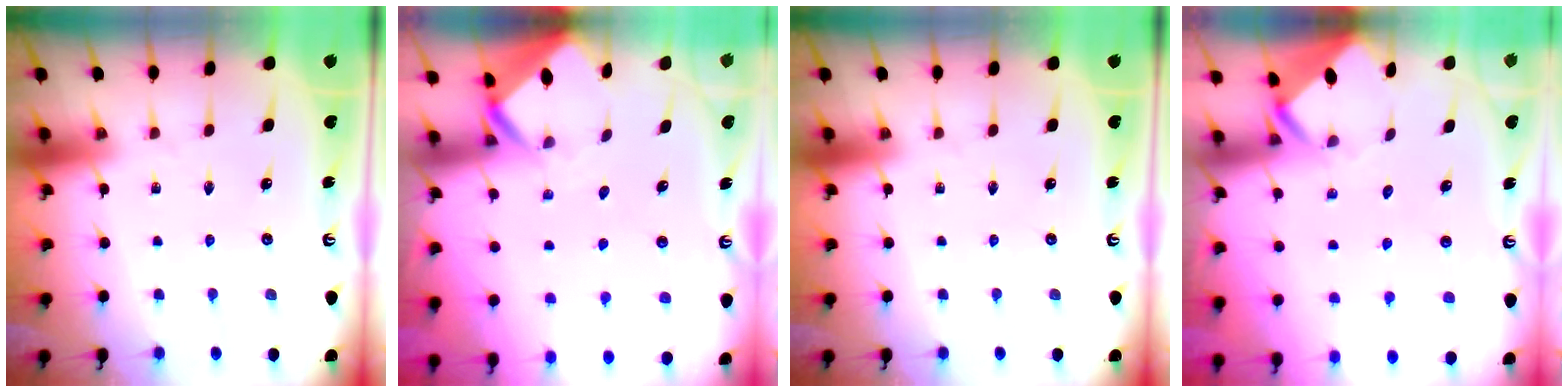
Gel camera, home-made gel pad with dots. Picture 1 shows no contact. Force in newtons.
{"total": 2.9, "press": 2.9, "slide": 0.2}
{"total": 0.0}
{"total": 3.5, "press": 3.5, "slide": 0.2}